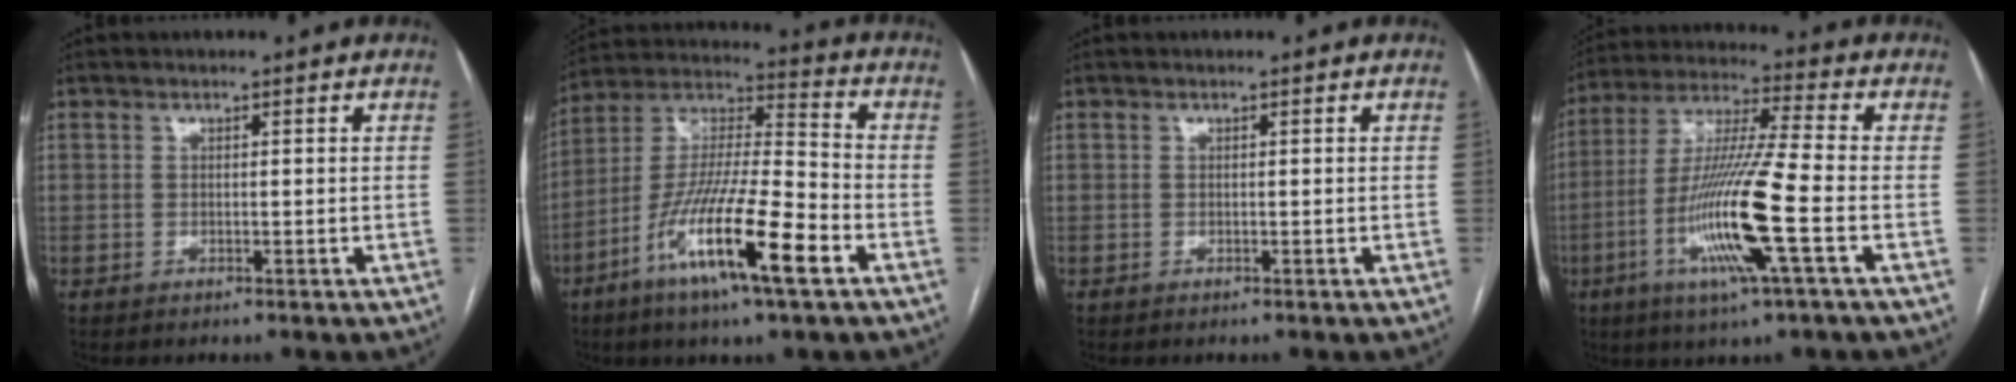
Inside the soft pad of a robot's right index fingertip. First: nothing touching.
{"total": 17.9, "force": [-8.2, 1.6, 15.8], "torque": [-0.309, -0.024, -0.151]}
{"total": 0.0}
{"total": 15.7, "force": [-4.8, -0.3, 15.0], "torque": [-0.302, -0.013, -0.095]}